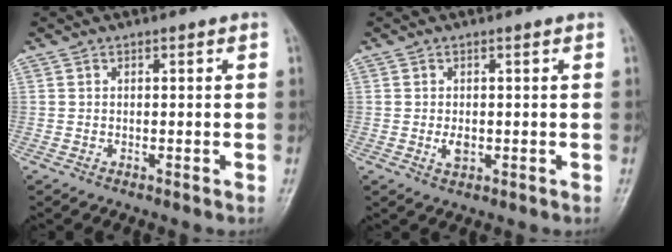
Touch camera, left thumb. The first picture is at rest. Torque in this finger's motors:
{"motor_torque": [-0.11, 0.14, 0.48, -0.02, 0.00]}